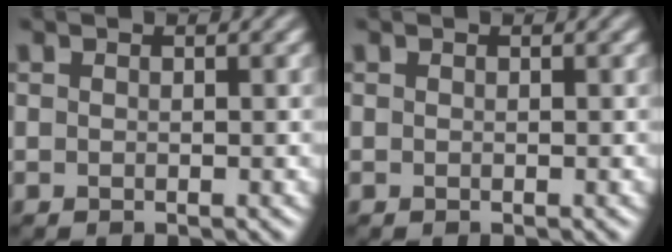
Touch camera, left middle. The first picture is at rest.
{"total": 0.0}